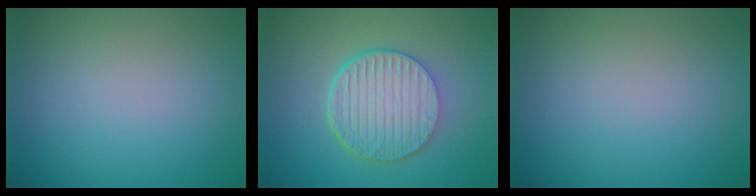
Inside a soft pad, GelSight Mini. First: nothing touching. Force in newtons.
{"total": 6.6, "press": 4.7, "slide": 4.6}
{"total": 0.0}